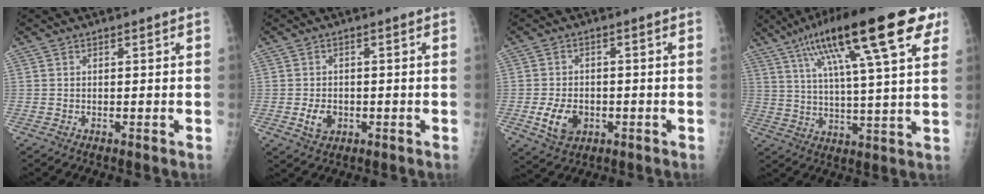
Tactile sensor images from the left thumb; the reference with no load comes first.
{"total": 3.7, "force": [-1.0, 2.8, 2.3], "torque": [-0.033, 0.002, -0.010]}
{"total": 6.5, "force": [-1.9, 4.6, 4.2], "torque": [-0.066, 0.003, -0.024]}
{"total": 25.1, "force": [12.7, 5.3, 21.0], "torque": [-0.330, 0.003, 0.199]}